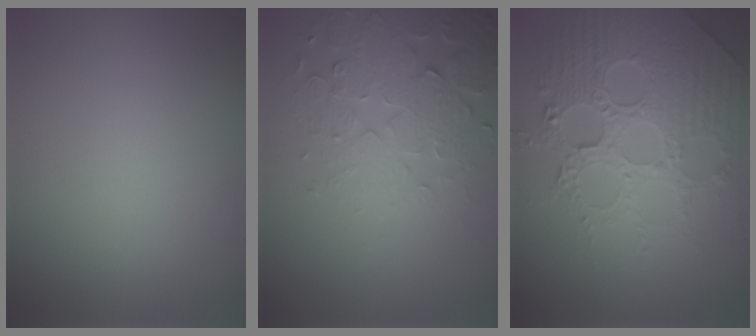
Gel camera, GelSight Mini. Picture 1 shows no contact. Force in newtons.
{"total": 5.0, "press": 4.1, "slide": 2.9}
{"total": 8.2, "press": 6.0, "slide": 5.5}